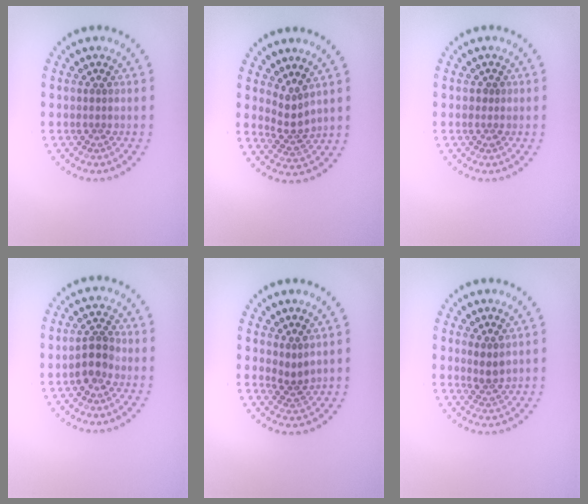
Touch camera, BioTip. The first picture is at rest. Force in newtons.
{"total": 2.2, "press": 1.5, "slide": 1.7}
{"total": 0.7, "press": 0.7, "slide": 0.1}
{"total": 2.7, "press": 2.5, "slide": 1.0}
{"total": 1.6, "press": 1.1, "slide": 1.2}
{"total": 1.6, "press": 1.4, "slide": 0.9}